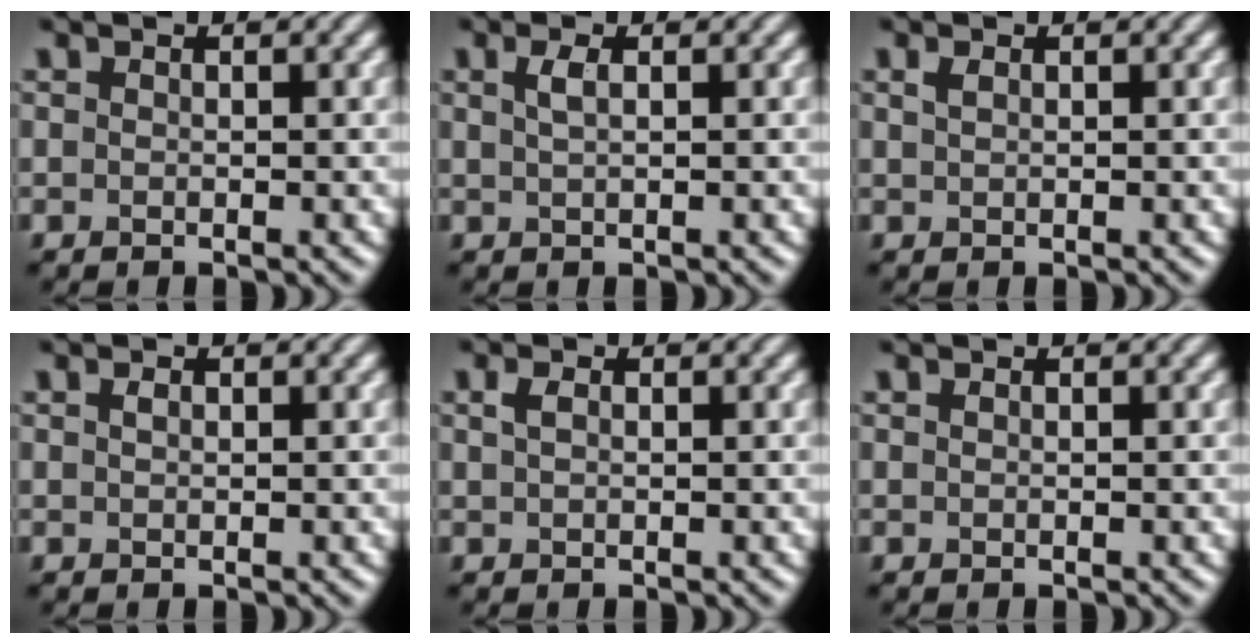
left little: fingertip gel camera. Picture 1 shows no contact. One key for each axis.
{"total": 1.4, "fx": 0.5, "fy": 0.5, "fz": 1.2, "tx": -0.024, "ty": 0.004, "tz": 0.010}
{"total": 0.7, "fx": 0.4, "fy": 0.4, "fz": 0.5, "tx": -0.015, "ty": 0.002, "tz": 0.010}
{"total": 0.6, "fx": 0.3, "fy": 0.3, "fz": 0.4, "tx": -0.009, "ty": 0.003, "tz": 0.005}
{"total": 1.0, "fx": 0.3, "fy": 0.6, "fz": 0.7, "tx": -0.018, "ty": 0.003, "tz": 0.005}
{"total": 0.0}